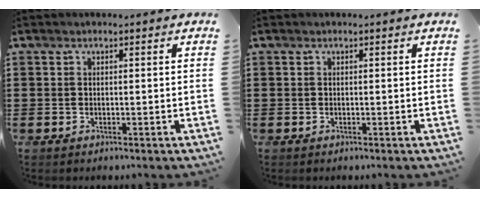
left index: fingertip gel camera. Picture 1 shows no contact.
{"total": 0.0}